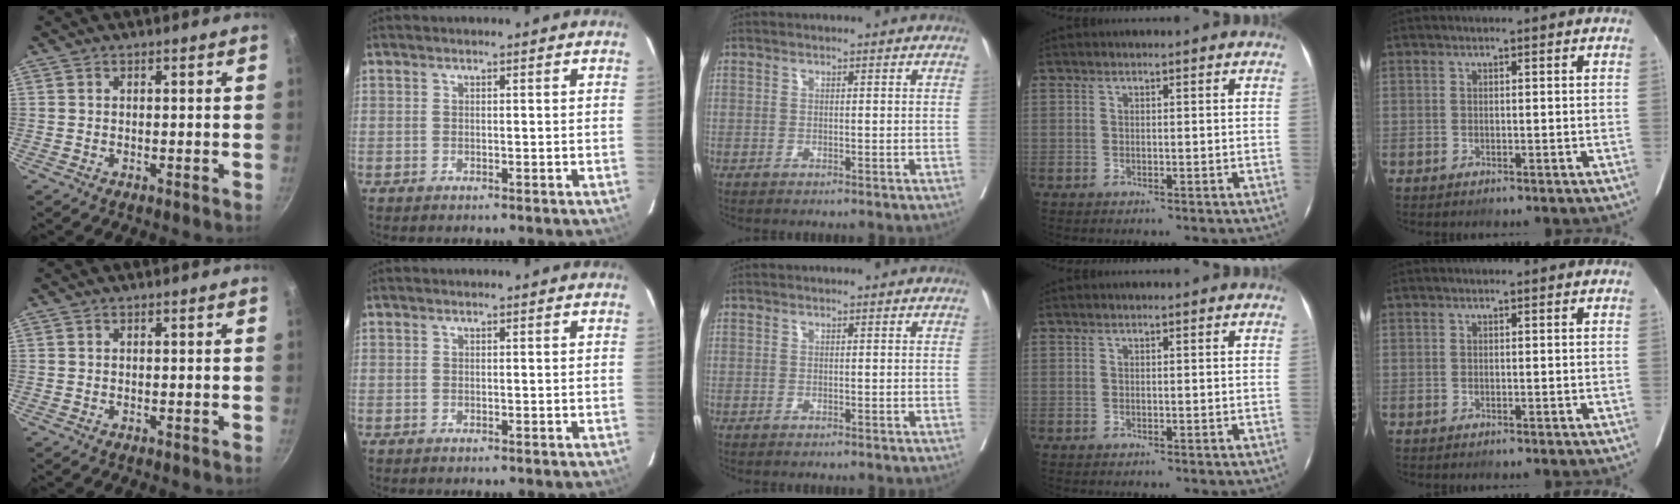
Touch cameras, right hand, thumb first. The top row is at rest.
{}